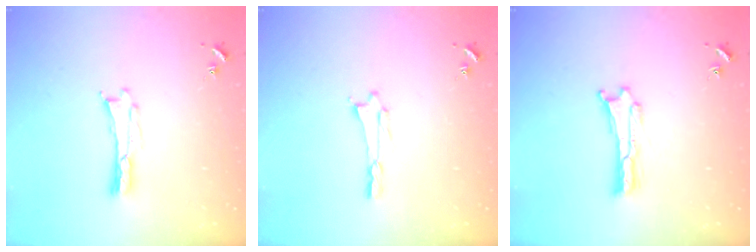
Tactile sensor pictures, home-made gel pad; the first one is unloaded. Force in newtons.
{"total": 0.8, "press": 0.8, "slide": 0.1}
{"total": 0.0}